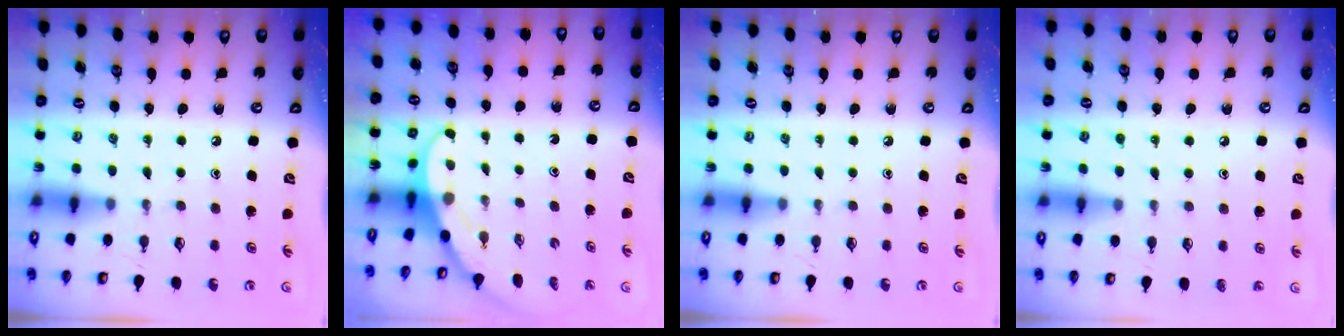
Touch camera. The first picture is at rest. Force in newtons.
{"total": 3.2, "press": 3.2, "slide": 0.1}
{"total": 0.0}
{"total": 5.2, "press": 5.2, "slide": 0.6}